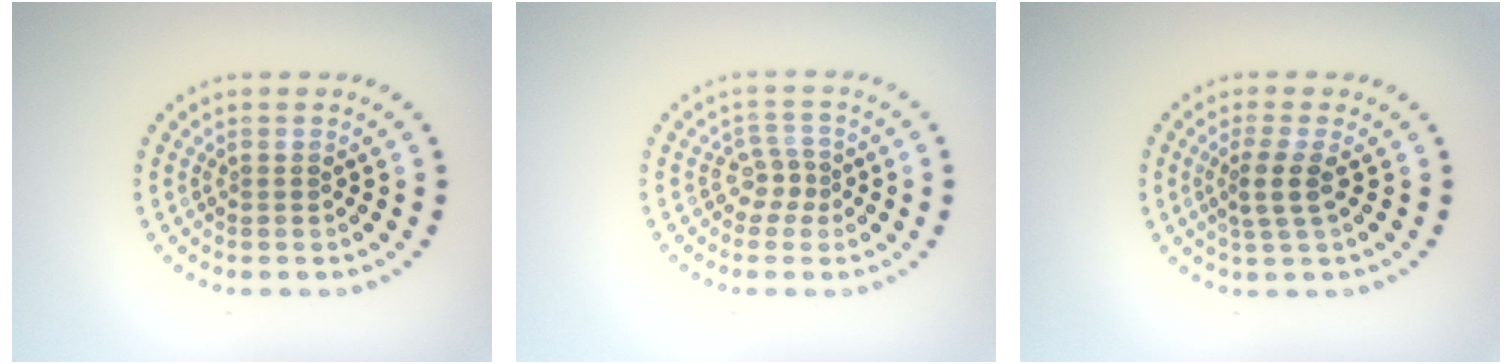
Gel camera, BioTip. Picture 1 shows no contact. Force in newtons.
{"total": 2.0, "press": 1.4, "slide": 1.4}
{"total": 2.2, "press": 1.8, "slide": 1.3}